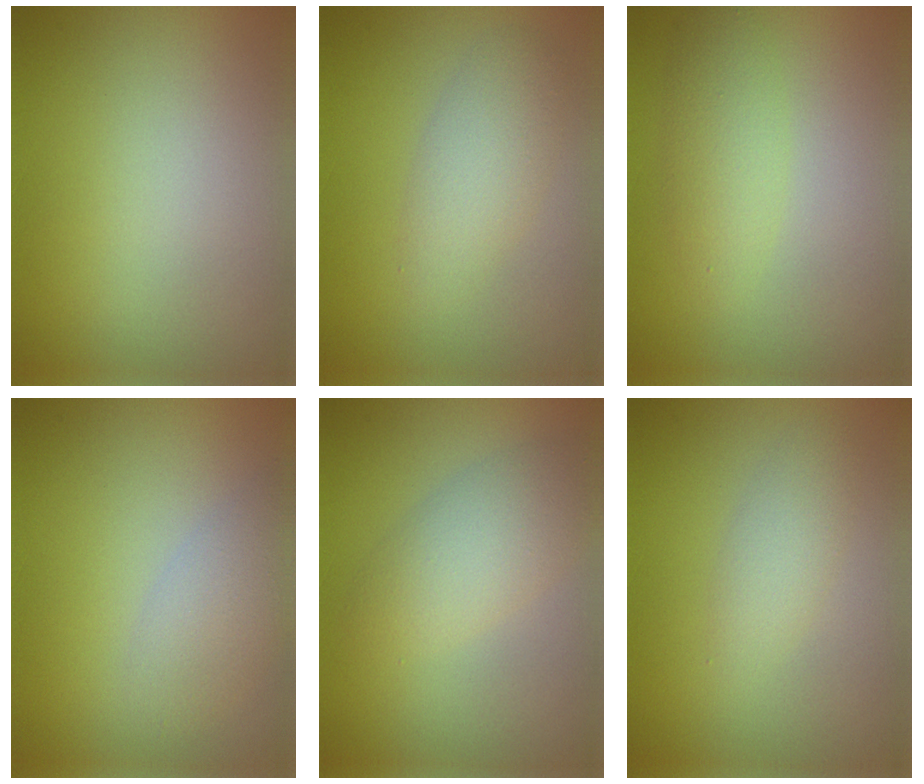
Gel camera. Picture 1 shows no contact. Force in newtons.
{"total": 3.0, "press": 3.0, "slide": 0.0}
{"total": 2.4, "press": 2.4, "slide": 0.3}
{"total": 2.8, "press": 2.8, "slide": 0.1}
{"total": 3.6, "press": 3.6, "slide": 0.0}
{"total": 2.0, "press": 2.0, "slide": 0.2}